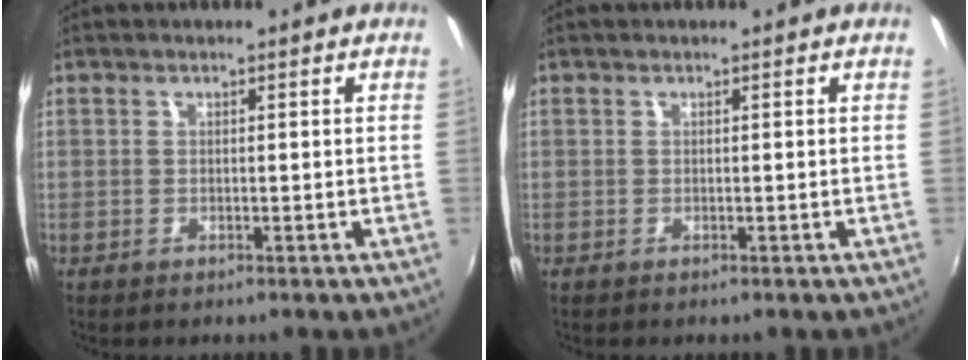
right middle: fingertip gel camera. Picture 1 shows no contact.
{"total": 0.0}